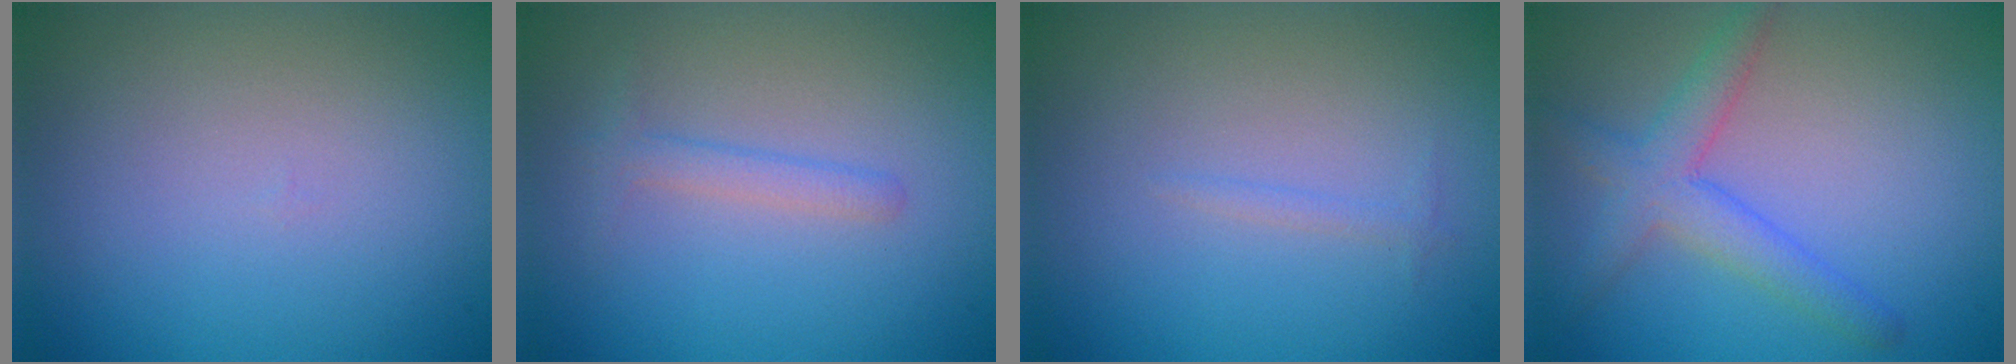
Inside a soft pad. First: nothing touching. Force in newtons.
{"total": 1.8, "press": 1.8, "slide": 0.2}
{"total": 0.6, "press": 0.6, "slide": 0.0}
{"total": 3.6, "press": 3.6, "slide": 0.1}